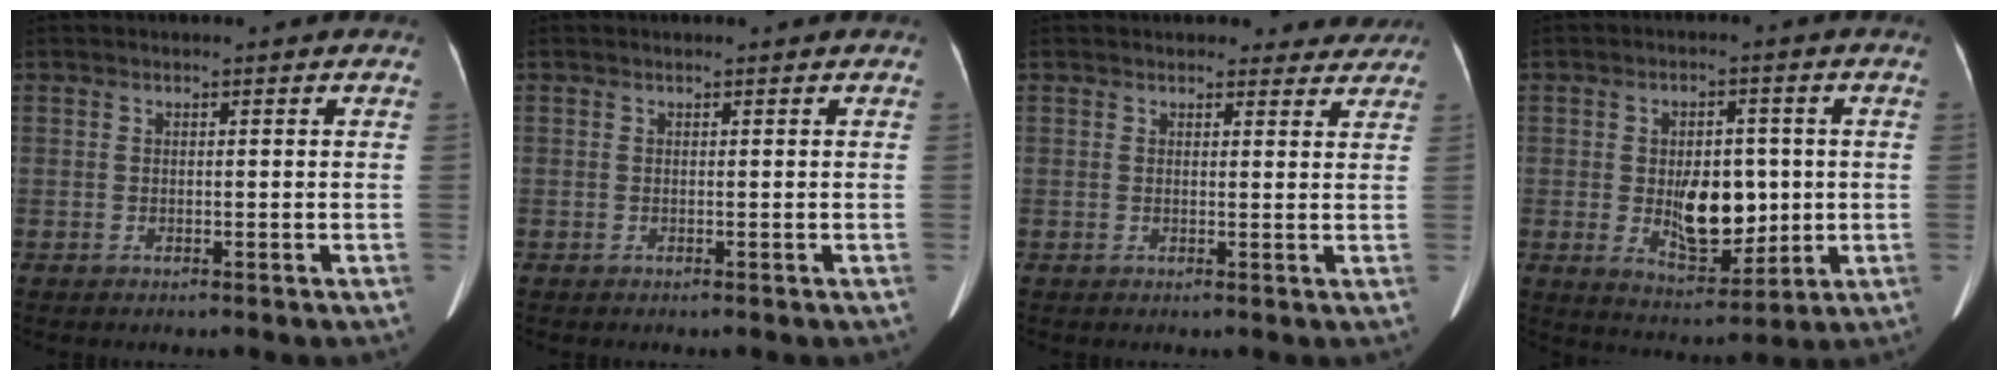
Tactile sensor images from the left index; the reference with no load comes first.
{"total": 0.0}
{"total": 5.7, "force": [5.2, 2.1, 0.6], "torque": [0.016, -0.001, 0.043]}
{"total": 9.0, "force": [-0.4, 4.8, 7.6], "torque": [-0.125, -0.003, 0.002]}